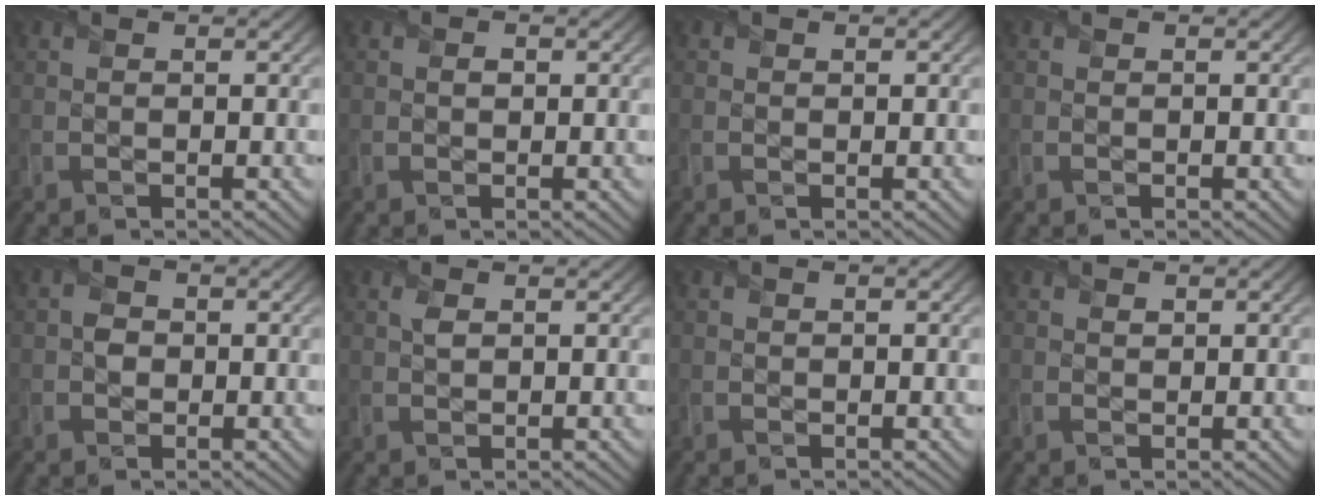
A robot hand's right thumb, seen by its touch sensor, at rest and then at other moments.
{"total": 0.7, "force": [0.1, 0.5, 0.4], "torque": [-0.006, 0.000, 0.000]}
{"total": 0.0}
{"total": 0.0}
{"total": 1.6, "force": [-0.3, 1.5, 0.5], "torque": [-0.012, -0.002, -0.011]}
{"total": 1.1, "force": [0.5, 0.6, 0.8], "torque": [-0.022, 0.002, 0.010]}
{"total": 0.0}
{"total": 0.6, "force": [0.2, 0.5, 0.1], "torque": [-0.001, -0.008, 0.004]}